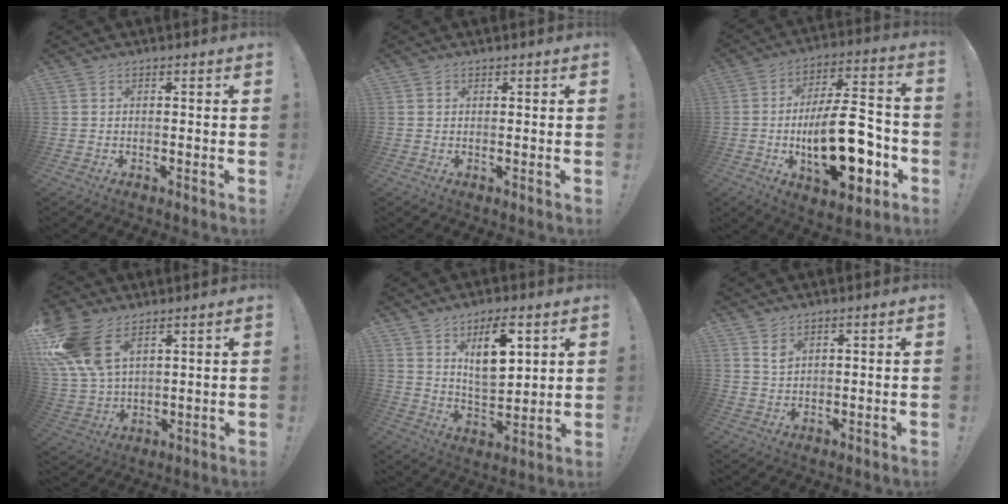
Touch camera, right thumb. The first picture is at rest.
{"total": 0.6, "force": [0.5, 0.2, -0.1], "torque": [0.003, -0.001, 0.010]}
{"total": 23.4, "force": [-5.9, 10.0, 20.4], "torque": [-0.335, 0.031, -0.091]}
{"total": 16.1, "force": [8.3, 9.4, 10.1], "torque": [-0.204, -0.036, 0.160]}
{"total": 12.2, "force": [6.0, 5.7, 9.0], "torque": [-0.143, -0.023, 0.105]}
{"total": 3.1, "force": [1.9, 2.0, 1.4], "torque": [-0.009, -0.015, 0.032]}